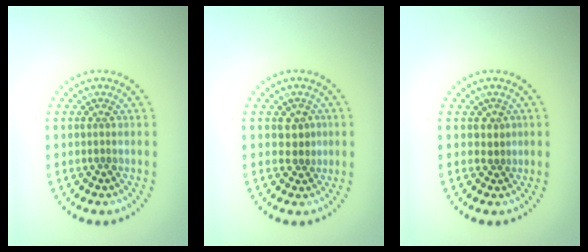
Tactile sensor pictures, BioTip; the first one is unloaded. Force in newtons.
{"total": 1.8, "press": 1.7, "slide": 0.7}
{"total": 1.0, "press": 0.6, "slide": 0.8}